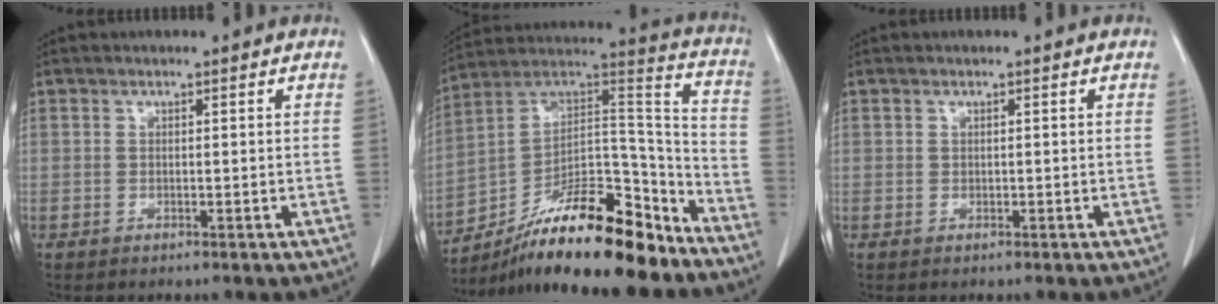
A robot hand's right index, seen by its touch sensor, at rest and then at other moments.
{"total": 23.2, "force": [-17.1, 5.4, 14.6], "torque": [-0.219, 0.033, -0.287]}
{"total": 0.0}